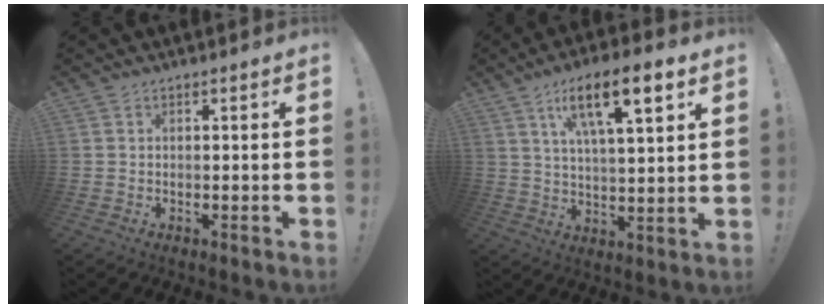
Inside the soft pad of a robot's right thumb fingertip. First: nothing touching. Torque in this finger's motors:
{"motor_torque": [0.18, 0.46, 1.26, 0.42, 0.39]}